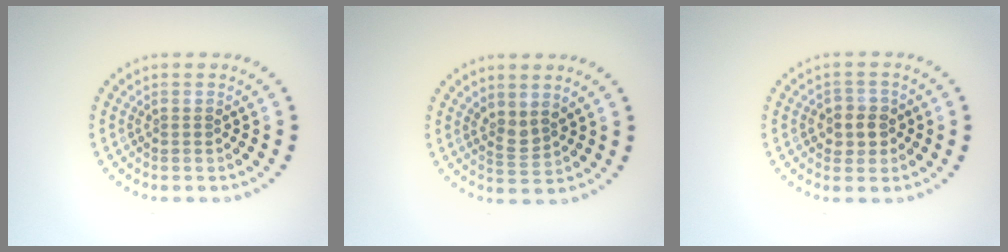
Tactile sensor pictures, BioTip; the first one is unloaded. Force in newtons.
{"total": 1.8, "press": 1.4, "slide": 1.2}
{"total": 2.5, "press": 2.3, "slide": 1.1}